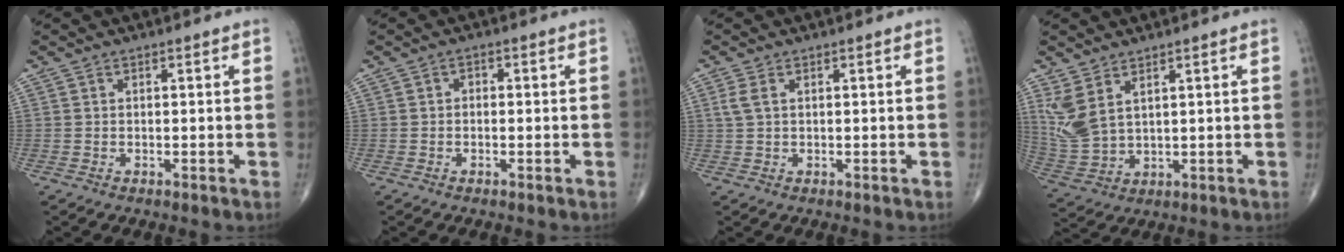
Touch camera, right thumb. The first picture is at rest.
{"total": 1.0, "force": [-0.1, 0.8, 0.6], "torque": [-0.003, 0.004, -0.007]}
{"total": 2.1, "force": [0.7, 1.1, 1.6], "torque": [-0.045, 0.011, 0.018]}
{"total": 7.6, "force": [3.8, 3.7, 5.5], "torque": [-0.125, -0.015, 0.091]}